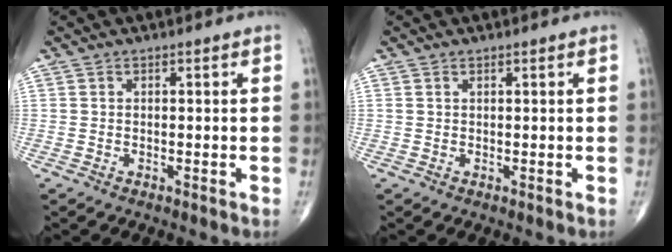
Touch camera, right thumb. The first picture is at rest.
{"total": 0.0}